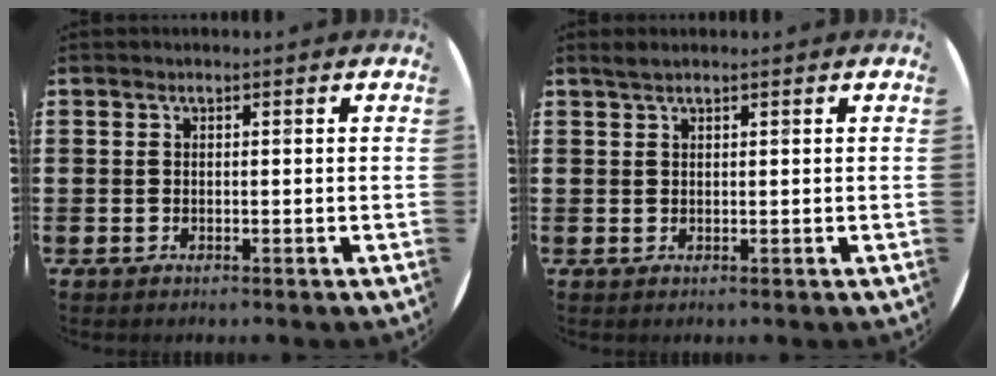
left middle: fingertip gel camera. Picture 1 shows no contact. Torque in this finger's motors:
{"motor_torque": [0.30, -0.27, -0.05, 0.02]}